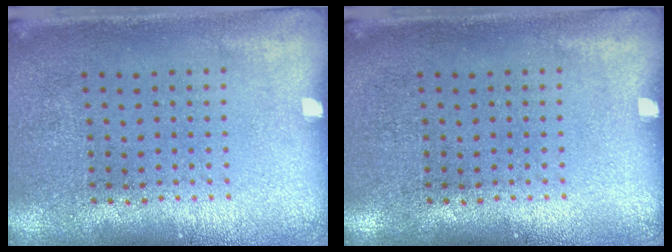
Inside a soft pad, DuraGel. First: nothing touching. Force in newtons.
{"total": 0.0}